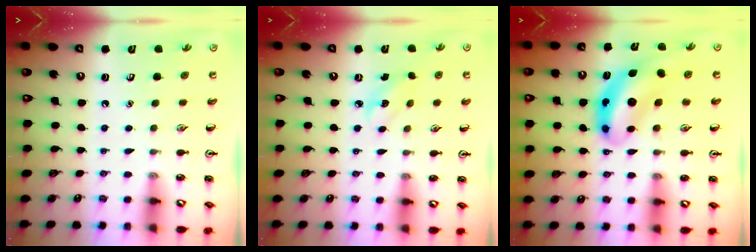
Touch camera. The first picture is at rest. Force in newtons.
{"total": 2.9, "press": 2.8, "slide": 0.9}
{"total": 8.8, "press": 8.4, "slide": 2.7}